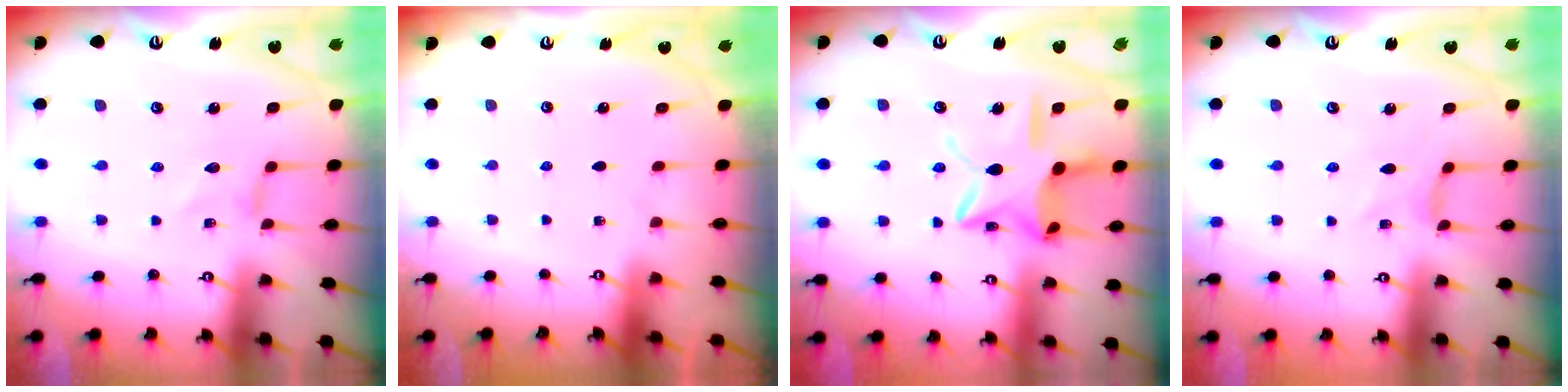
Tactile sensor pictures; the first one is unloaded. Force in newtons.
{"total": 0.0}
{"total": 15.2, "press": 15.2, "slide": 1.2}
{"total": 0.8, "press": 0.8, "slide": 0.2}